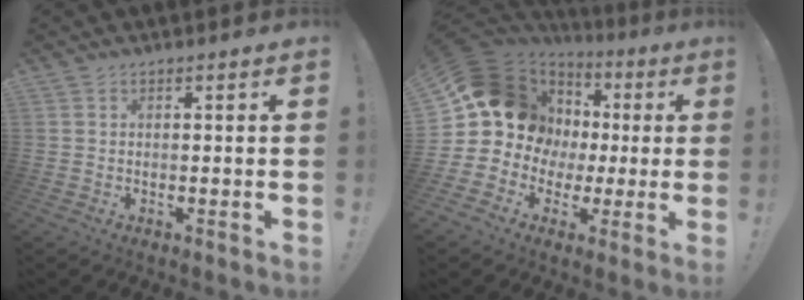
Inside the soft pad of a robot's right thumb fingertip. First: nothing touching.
{"total": 17.7, "force": [5.4, 14.4, 8.7], "torque": [-0.144, -0.024, 0.128]}